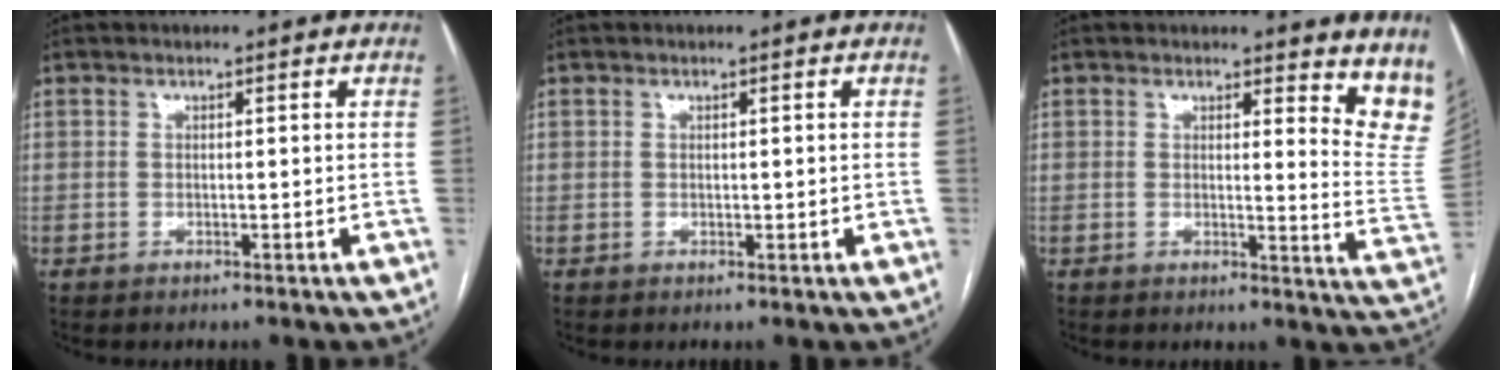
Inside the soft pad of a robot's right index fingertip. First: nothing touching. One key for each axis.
{"total": 0.6, "fx": 0.2, "fy": 0.4, "fz": 0.4, "tx": -0.004, "ty": -0.001, "tz": 0.003}
{"total": 9.2, "fx": 8.0, "fy": 2.1, "fz": 4.1, "tx": -0.018, "ty": -0.051, "tz": 0.057}